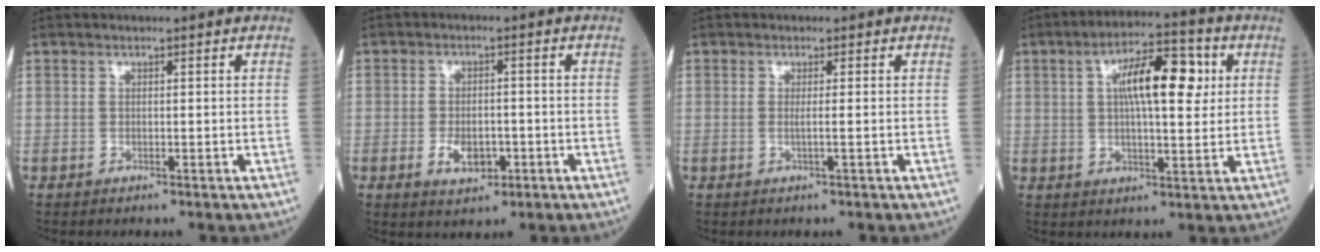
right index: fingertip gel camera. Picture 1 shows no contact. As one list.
[{"total": 4.6, "force": [-1.7, 2.6, 3.4], "torque": [-0.060, -0.001, -0.023]}, {"total": 1.2, "force": [-0.1, -0.4, 1.1], "torque": [-0.026, -0.001, -0.004]}, {"total": 10.8, "force": [2.7, 3.1, 10.0], "torque": [-0.168, 0.026, 0.040]}]